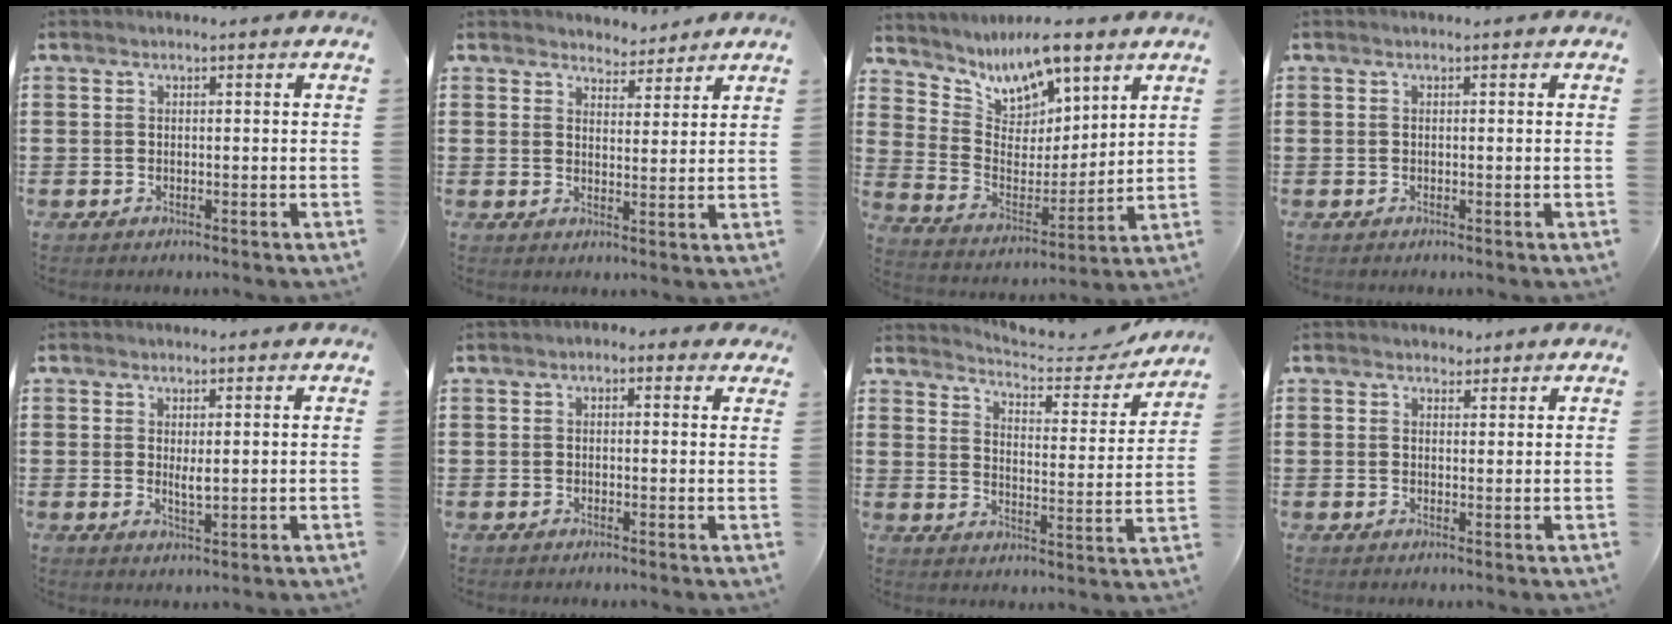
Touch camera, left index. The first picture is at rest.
{"total": 3.8, "force": [3.6, 1.1, -0.3], "torque": [-0.010, -0.010, 0.068]}
{"total": 8.5, "force": [7.4, 3.6, 2.5], "torque": [-0.075, -0.052, 0.133]}
{"total": 0.0}
{"total": 2.5, "force": [0.6, 0.8, 2.3], "torque": [-0.037, -0.005, 0.010]}
{"total": 1.4, "force": [0.4, 1.2, 0.5], "torque": [-0.017, 0.008, 0.006]}
{"total": 4.6, "force": [4.4, 0.5, 1.1], "torque": [-0.040, -0.034, 0.069]}
{"total": 1.6, "force": [1.4, 0.8, 0.0], "torque": [-0.005, 0.007, 0.027]}